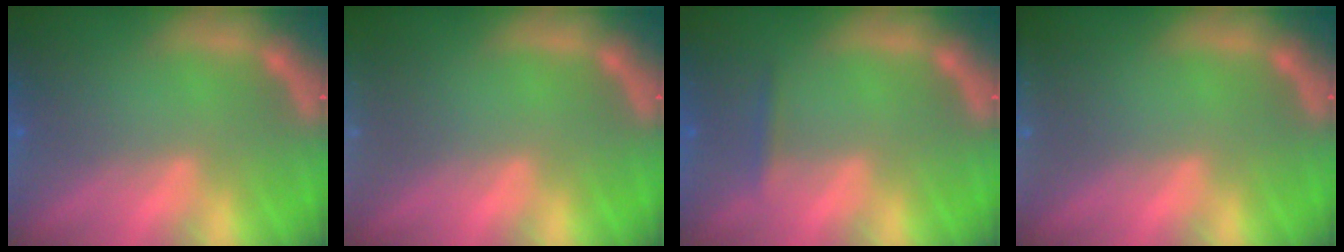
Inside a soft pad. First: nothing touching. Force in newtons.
{"total": 7.4}
{"total": 0.9}
{"total": 4.0}